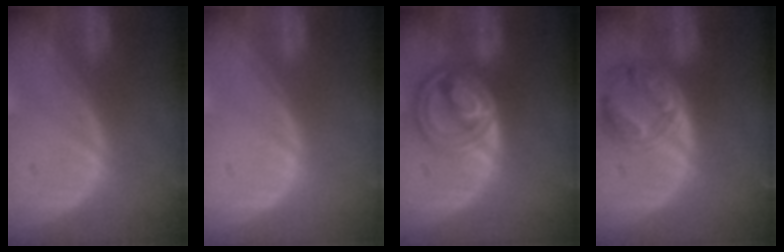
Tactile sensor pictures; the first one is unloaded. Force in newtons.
{"total": 0.0}
{"total": 8.6, "press": 7.3, "slide": 4.6}
{"total": 8.1, "press": 7.1, "slide": 4.0}